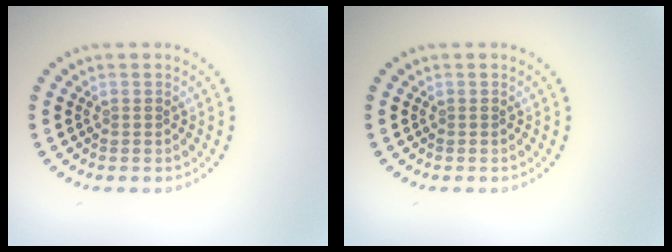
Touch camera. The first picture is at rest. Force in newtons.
{"total": 0.0}